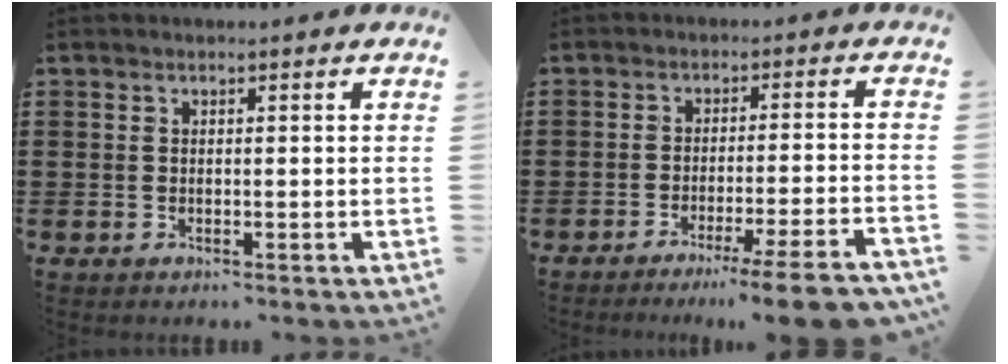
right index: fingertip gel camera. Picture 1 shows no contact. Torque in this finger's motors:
{"motor_torque": [1.46, -0.68, 0.66, 0.11]}